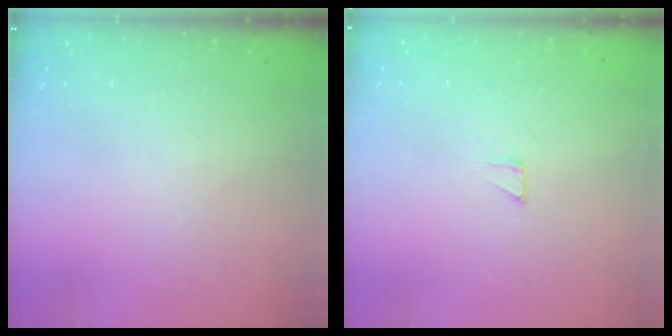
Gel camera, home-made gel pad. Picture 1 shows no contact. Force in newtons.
{"total": 2.3, "press": 2.3, "slide": 0.2}